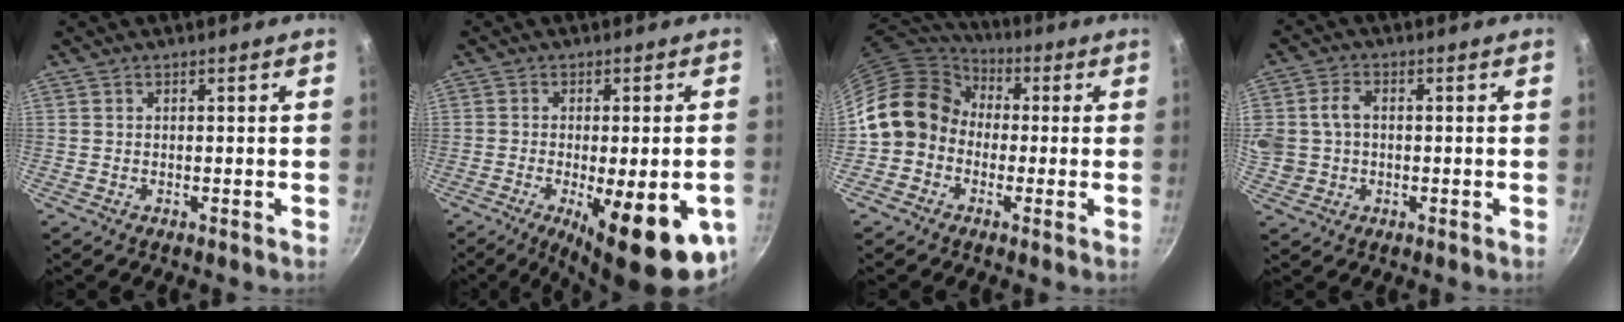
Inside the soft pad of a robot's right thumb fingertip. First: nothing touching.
{"total": 17.8, "force": [-6.3, 5.4, 15.8], "torque": [-0.188, -0.007, -0.077]}
{"total": 13.2, "force": [-0.7, 11.4, 6.6], "torque": [-0.081, 0.041, -0.031]}
{"total": 8.6, "force": [0.5, 6.9, 5.1], "torque": [-0.110, 0.017, 0.013]}